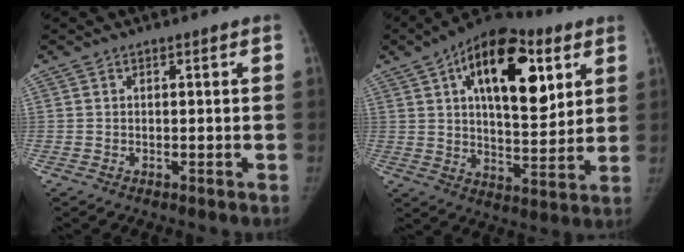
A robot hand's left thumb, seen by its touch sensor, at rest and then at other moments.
{"total": 21.9, "force": [8.5, 10.8, 17.1], "torque": [-0.222, -0.016, 0.128]}